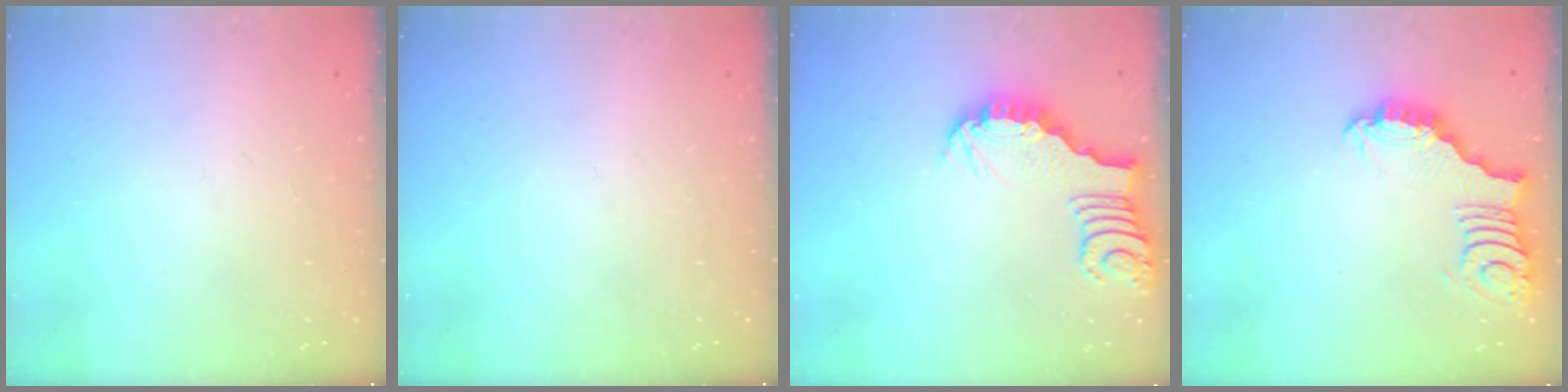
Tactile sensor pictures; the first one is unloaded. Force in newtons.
{"total": 0.0}
{"total": 3.9, "press": 3.9, "slide": 0.4}
{"total": 2.4, "press": 2.4, "slide": 0.3}